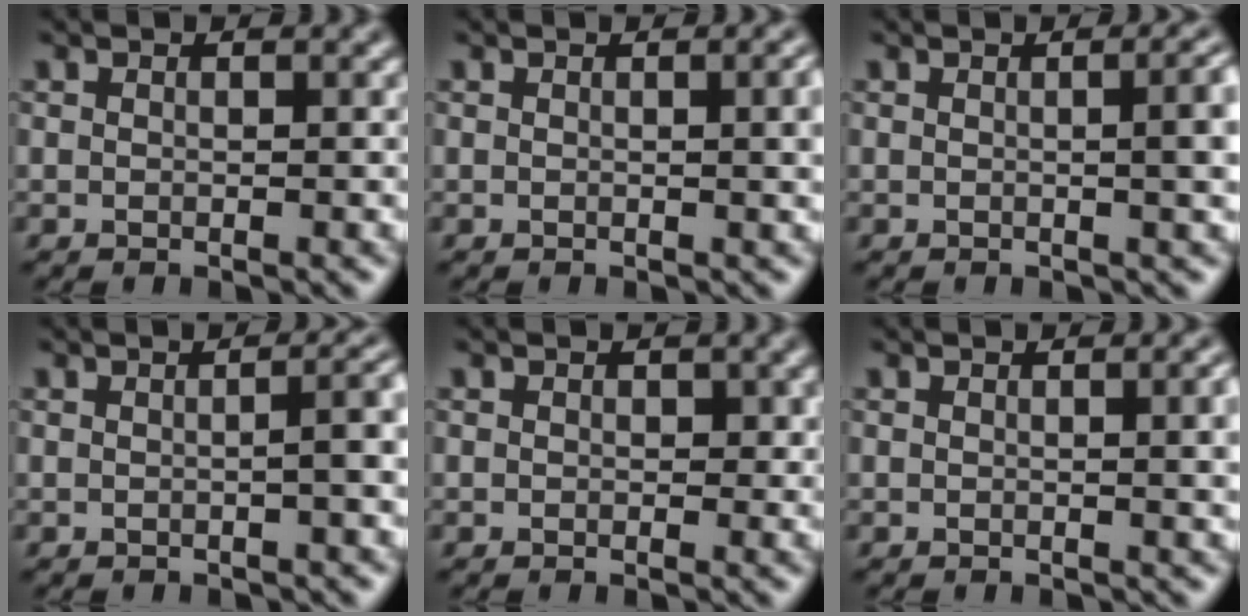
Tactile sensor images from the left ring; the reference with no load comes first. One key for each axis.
{"total": 2.4, "fx": 0.2, "fy": 0.7, "fz": 2.3, "tx": -0.023, "ty": 0.003, "tz": -0.001}
{"total": 4.8, "fx": 0.2, "fy": 1.9, "fz": 4.4, "tx": -0.030, "ty": 0.011, "tz": 0.003}
{"total": 3.2, "fx": 0.0, "fy": 1.2, "fz": 2.9, "tx": -0.015, "ty": 0.014, "tz": -0.001}
{"total": 0.9, "fx": 0.2, "fy": 0.7, "fz": 0.5, "tx": -0.004, "ty": -0.003, "tz": 0.001}
{"total": 2.6, "fx": 0.3, "fy": 0.8, "fz": 2.5, "tx": -0.024, "ty": 0.004, "tz": -0.001}